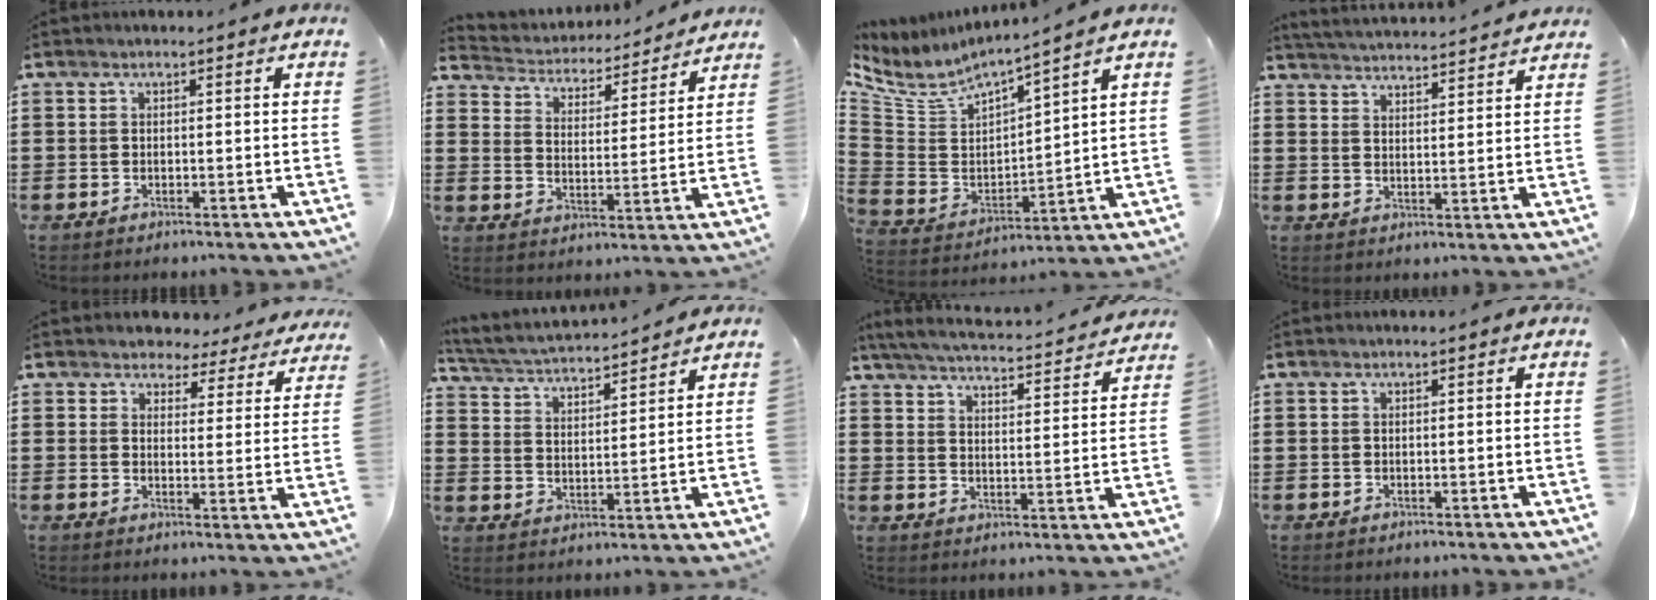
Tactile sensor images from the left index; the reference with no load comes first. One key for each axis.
{"total": 3.9, "fx": 3.9, "fy": 0.4, "fz": 0.0, "tx": -0.024, "ty": -0.032, "tz": 0.060}
{"total": 4.8, "fx": 4.1, "fy": 1.6, "fz": 1.9, "tx": -0.065, "ty": -0.030, "tz": 0.065}
{"total": 3.8, "fx": 3.8, "fy": -0.6, "fz": 0.2, "tx": -0.019, "ty": -0.026, "tz": 0.065}
{"total": 4.0, "fx": 3.8, "fy": 1.1, "fz": 0.3, "tx": -0.020, "ty": -0.021, "tz": 0.065}
{"total": 3.7, "fx": 3.6, "fy": 0.0, "fz": 0.9, "tx": -0.037, "ty": -0.024, "tz": 0.059}
{"total": 4.7, "fx": 4.5, "fy": -0.5, "fz": 1.4, "tx": -0.051, "ty": -0.038, "tz": 0.072}
{"total": 0.0}